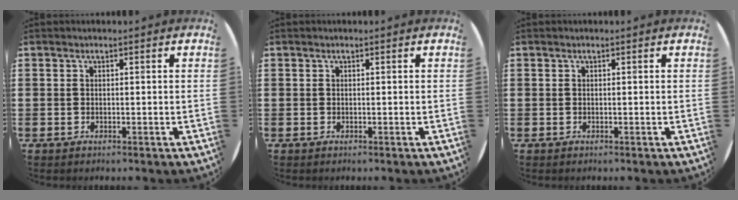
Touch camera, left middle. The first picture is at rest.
{"total": 0.0}
{"total": 0.0}